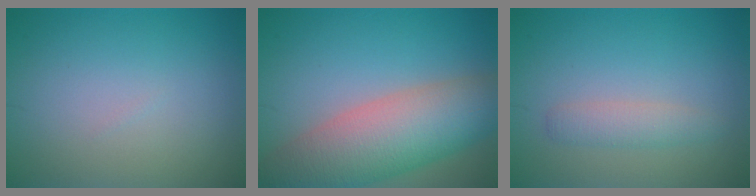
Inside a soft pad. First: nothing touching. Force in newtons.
{"total": 9.6, "press": 9.6, "slide": 0.6}
{"total": 1.9, "press": 1.9, "slide": 0.1}